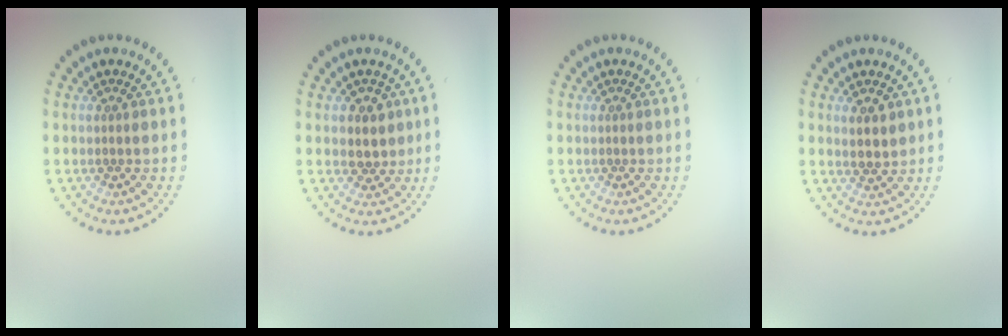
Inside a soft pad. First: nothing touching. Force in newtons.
{"total": 2.4, "press": 2.2, "slide": 1.0}
{"total": 0.0}
{"total": 2.1, "press": 1.9, "slide": 0.9}